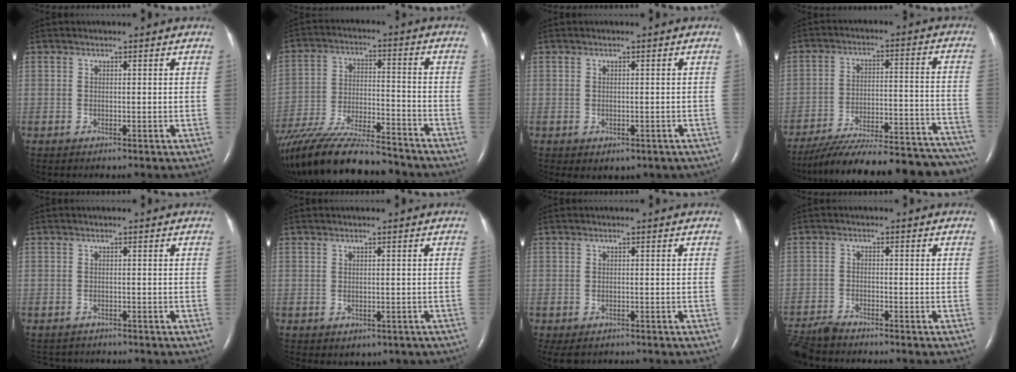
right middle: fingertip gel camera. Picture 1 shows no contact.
{"total": 22.0, "force": [-19.3, 3.1, 10.1], "torque": [-0.198, -0.034, -0.319]}
{"total": 2.4, "force": [-1.3, 1.7, 1.1], "torque": [-0.013, 0.002, -0.005]}
{"total": 31.8, "force": [-28.7, 4.6, 12.9], "torque": [-0.143, -0.015, -0.386]}
{"total": 3.4, "force": [-3.1, 1.3, 0.3], "torque": [-0.007, -0.004, -0.042]}
{"total": 2.9, "force": [-1.5, 2.1, 1.3], "torque": [-0.016, 0.005, -0.004]}
{"total": 3.6, "force": [-2.8, 1.9, 1.3], "torque": [-0.018, -0.004, -0.036]}
{"total": 5.7, "force": [-5.6, 0.5, 1.3], "torque": [-0.022, -0.022, -0.103]}